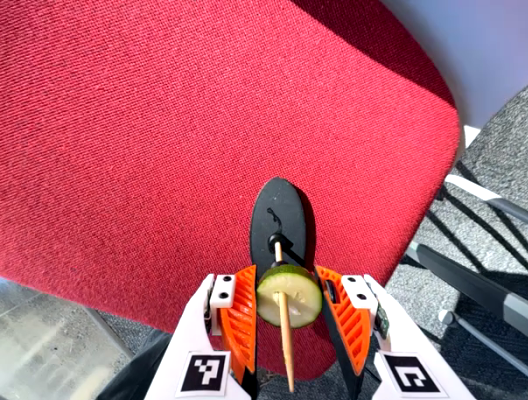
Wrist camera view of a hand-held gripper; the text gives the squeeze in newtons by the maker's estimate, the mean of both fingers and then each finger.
{"total": 8.4, "left": 8.9, "right": 8.0}